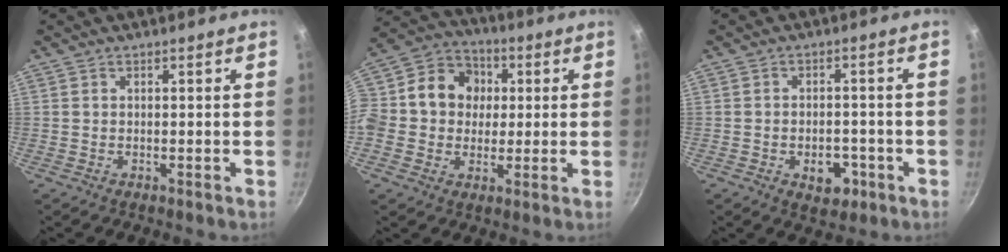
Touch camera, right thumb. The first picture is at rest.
{"total": 16.4, "force": [1.5, 14.3, 7.9], "torque": [-0.126, 0.034, 0.008]}
{"total": 5.7, "force": [-2.4, 3.6, 3.8], "torque": [-0.035, 0.013, -0.030]}